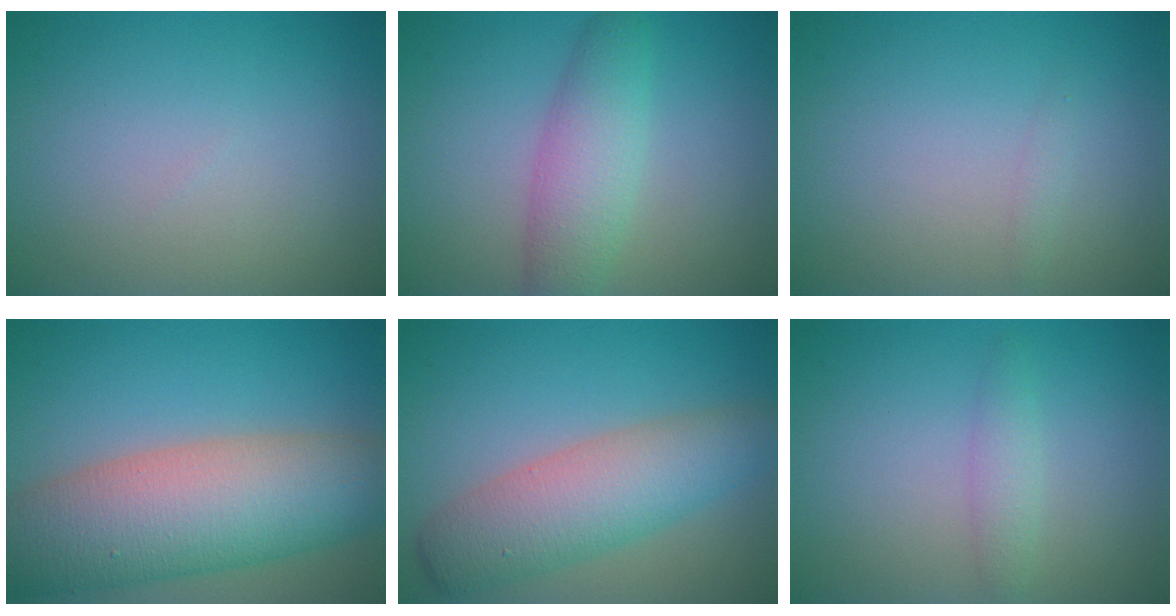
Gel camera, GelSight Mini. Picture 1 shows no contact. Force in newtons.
{"total": 4.4, "press": 4.4, "slide": 0.1}
{"total": 0.6, "press": 0.6, "slide": 0.0}
{"total": 11.8, "press": 11.8, "slide": 0.6}
{"total": 6.4, "press": 6.3, "slide": 0.5}
{"total": 1.5, "press": 1.5, "slide": 0.0}